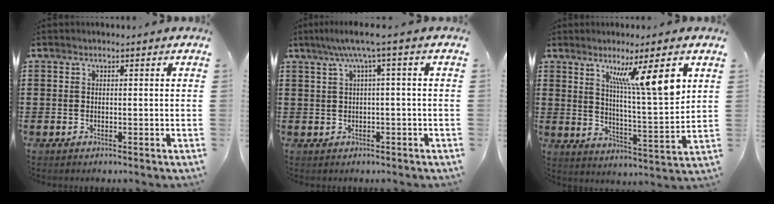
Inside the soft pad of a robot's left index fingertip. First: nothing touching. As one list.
[{"total": 4.3, "force": [0.9, -0.3, 4.2], "torque": [-0.081, 0.000, 0.010]}, {"total": 10.9, "force": [5.7, 1.2, 9.2], "torque": [-0.160, -0.020, 0.089]}]